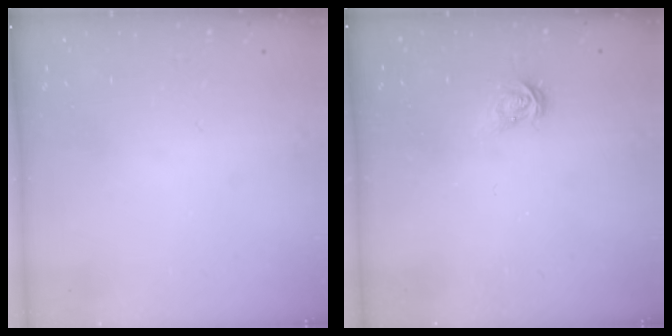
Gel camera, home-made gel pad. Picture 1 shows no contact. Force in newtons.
{"total": 3.7, "press": 3.7, "slide": 0.2}